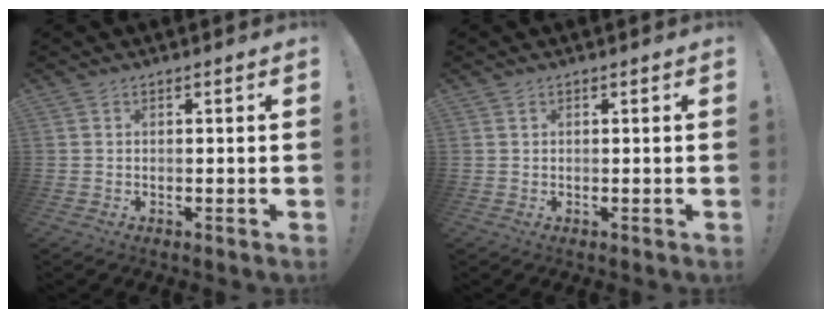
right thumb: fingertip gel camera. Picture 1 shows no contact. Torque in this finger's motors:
{"motor_torque": [0.03, 0.05, -0.38, 0.02, -0.08]}